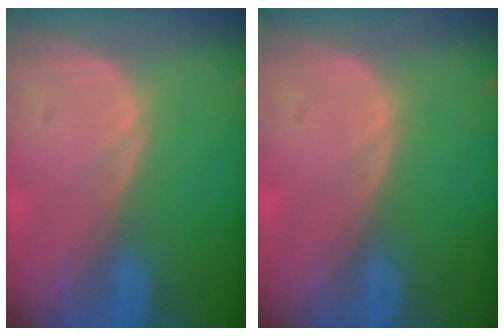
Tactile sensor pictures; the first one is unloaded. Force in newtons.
{"total": 0.0}